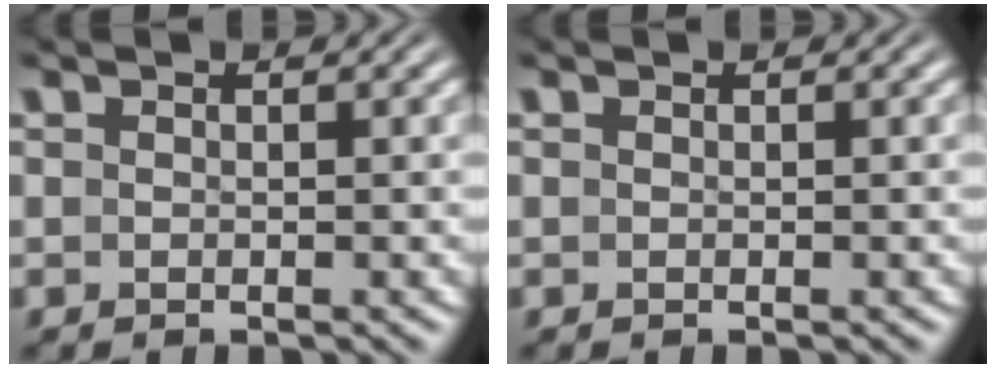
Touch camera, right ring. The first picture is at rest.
{"total": 0.0}